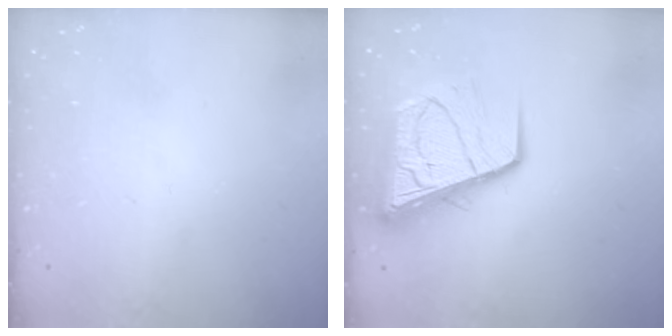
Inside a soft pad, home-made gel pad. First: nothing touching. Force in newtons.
{"total": 14.4, "press": 14.3, "slide": 1.6}